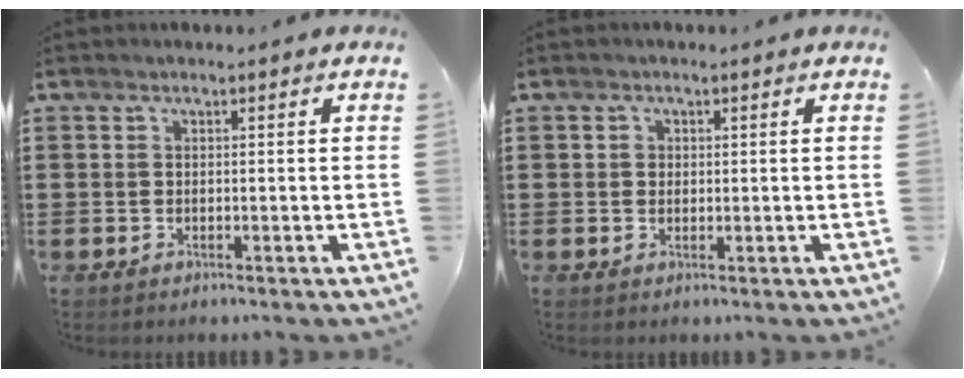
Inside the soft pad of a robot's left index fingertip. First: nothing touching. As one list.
[{"total": 1.1, "force": [0.3, 0.9, 0.4], "torque": [-0.011, 0.005, 0.007]}]